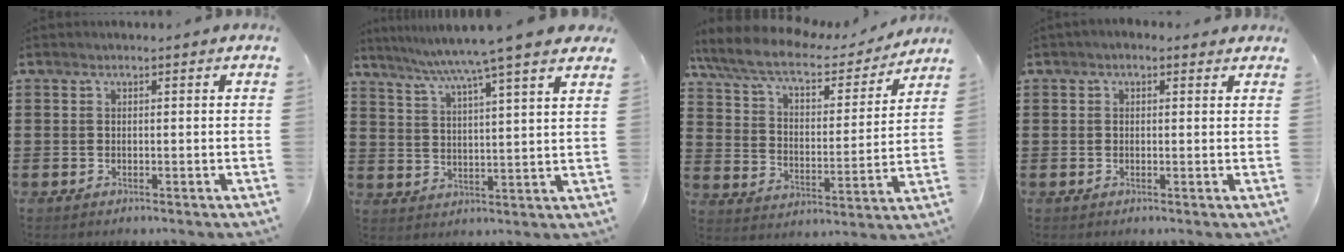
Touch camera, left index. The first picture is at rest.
{"total": 7.3, "force": [6.0, -1.4, 3.8], "torque": [-0.094, -0.035, 0.098]}
{"total": 8.5, "force": [6.8, 2.1, 4.5], "torque": [-0.113, -0.031, 0.116]}
{"total": 1.1, "force": [0.4, 0.7, 0.7], "torque": [-0.015, 0.008, 0.006]}